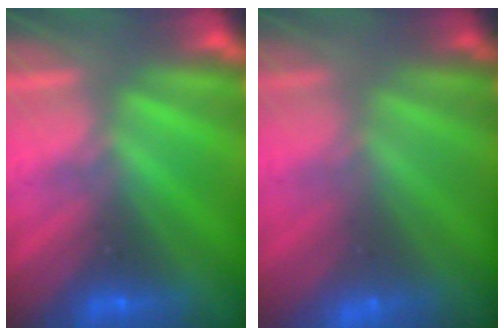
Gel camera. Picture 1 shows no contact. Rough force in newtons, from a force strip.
{"total": 2.9}